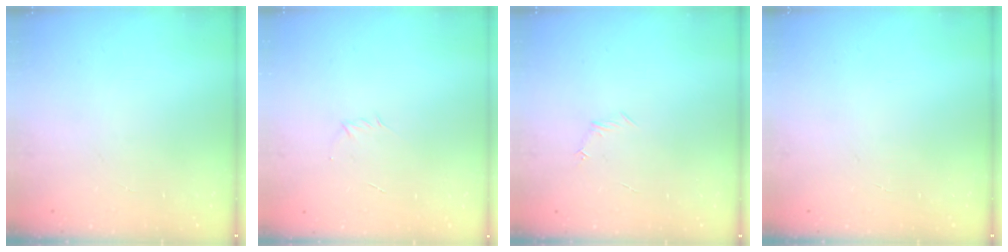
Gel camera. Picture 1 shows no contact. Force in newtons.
{"total": 2.9, "press": 2.8, "slide": 0.8}
{"total": 3.9, "press": 3.7, "slide": 1.0}
{"total": 0.0}